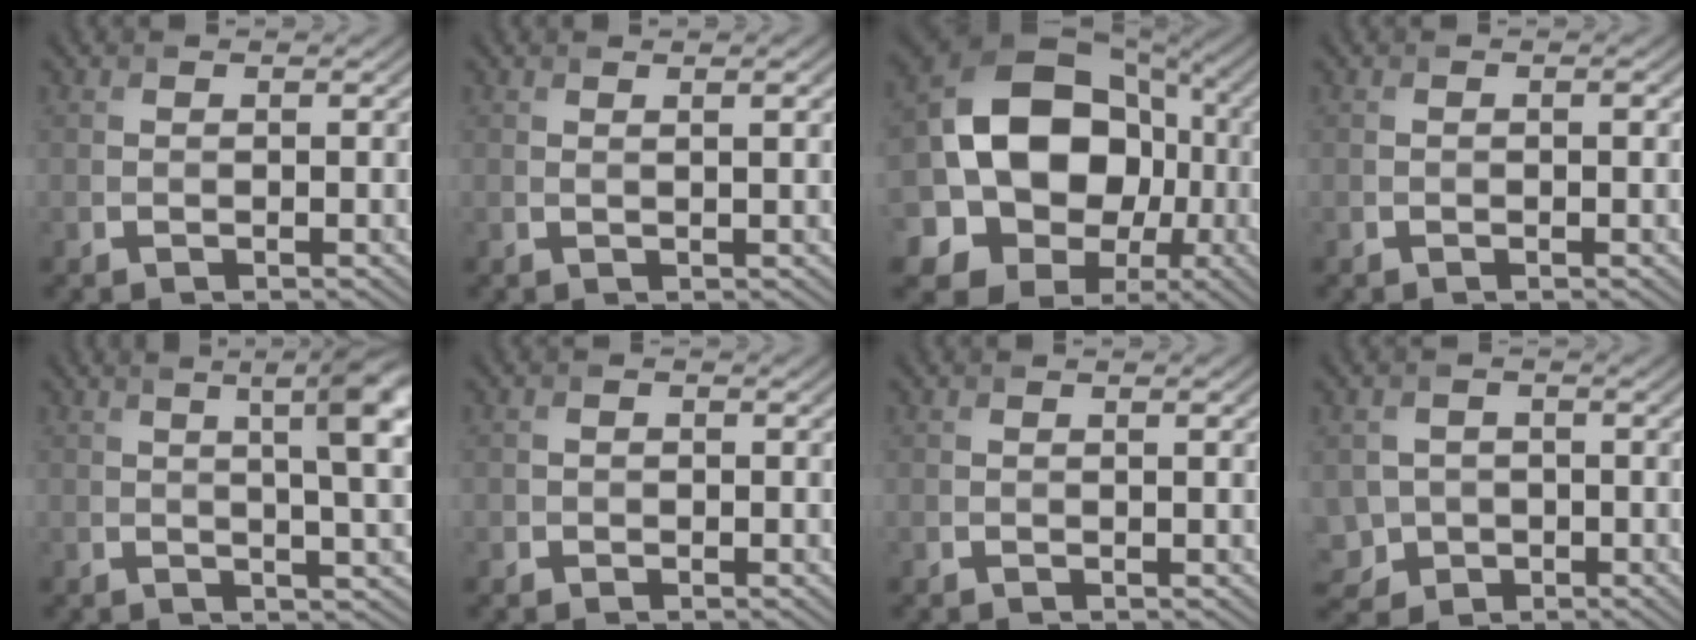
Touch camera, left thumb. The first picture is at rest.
{"total": 1.3, "force": [0.6, -0.1, 1.2], "torque": [-0.018, 0.002, 0.011]}
{"total": 19.5, "force": [-2.0, 16.2, 10.8], "torque": [-0.212, -0.027, -0.037]}
{"total": 0.6, "force": [-0.2, 0.3, 0.5], "torque": [-0.009, -0.001, -0.005]}
{"total": 8.8, "force": [2.5, 2.3, 8.1], "torque": [-0.096, 0.025, 0.028]}
{"total": 1.0, "force": [-0.6, 0.8, 0.1], "torque": [0.002, -0.002, -0.017]}
{"total": 0.8, "force": [0.3, 0.0, 0.7], "torque": [-0.010, 0.002, 0.006]}
{"total": 4.5, "force": [-1.4, 4.0, 1.6], "torque": [-0.044, -0.007, -0.039]}